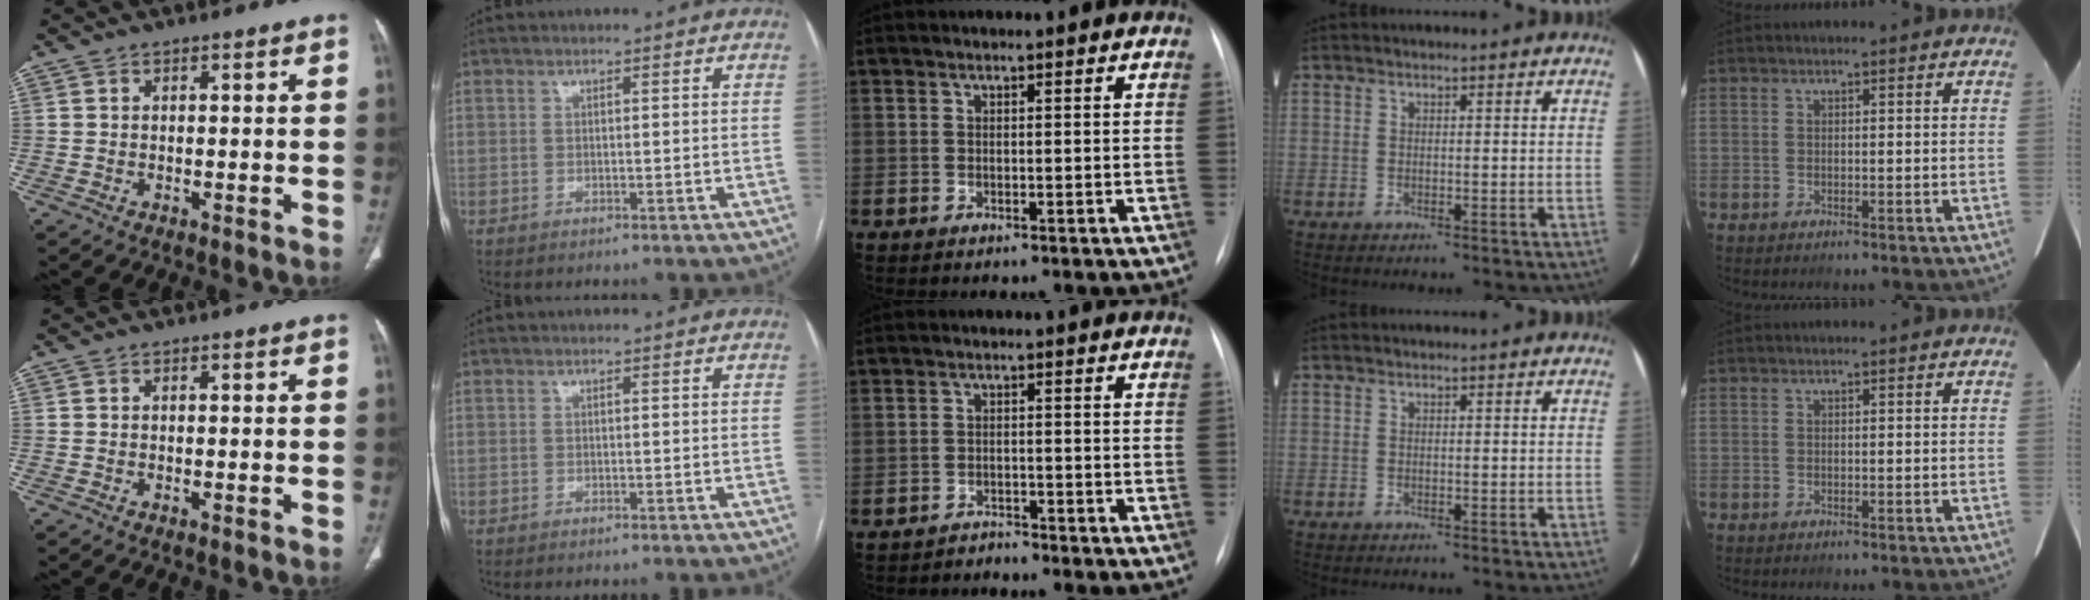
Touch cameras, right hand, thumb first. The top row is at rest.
{"middle": {"total": 1.8, "force": [-1.6, 0.0, -0.8], "torque": [0.018, -0.010, -0.027]}}